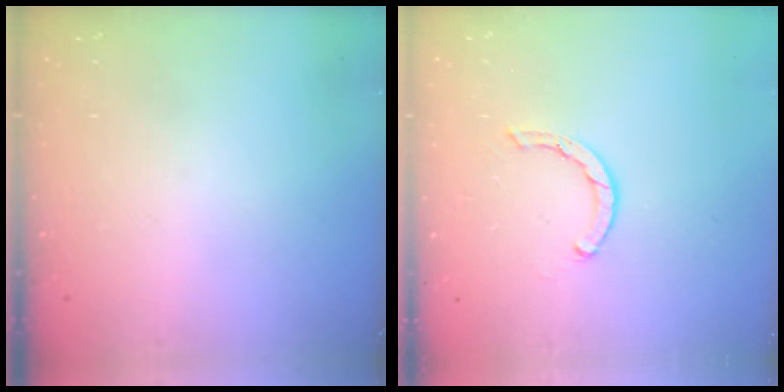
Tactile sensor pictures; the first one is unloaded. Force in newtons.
{"total": 1.6, "press": 1.6, "slide": 0.1}